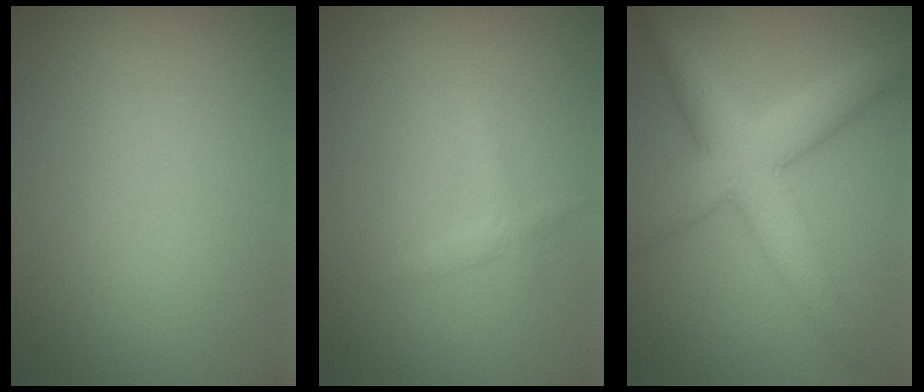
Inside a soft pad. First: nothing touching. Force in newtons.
{"total": 1.2, "press": 1.2, "slide": 0.1}
{"total": 6.3, "press": 6.3, "slide": 0.3}